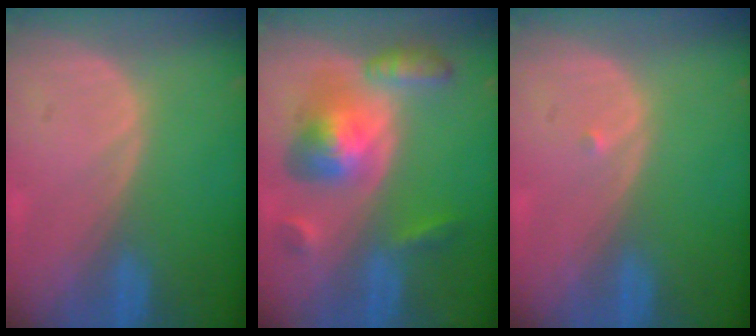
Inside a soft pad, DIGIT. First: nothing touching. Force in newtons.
{"total": 8.2, "press": 8.2, "slide": 0.5}
{"total": 0.5, "press": 0.4, "slide": 0.3}